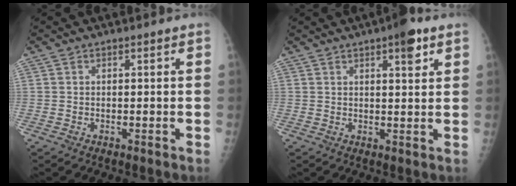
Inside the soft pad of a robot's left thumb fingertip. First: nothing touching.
{"total": 5.3, "force": [2.9, 1.6, 4.1], "torque": [-0.046, -0.010, 0.035]}